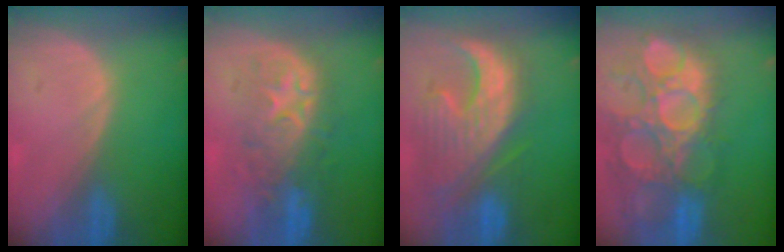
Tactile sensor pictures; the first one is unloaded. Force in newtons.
{"total": 8.7, "press": 8.6, "slide": 1.7}
{"total": 12.3, "press": 11.1, "slide": 5.3}
{"total": 15.1, "press": 12.6, "slide": 8.3}